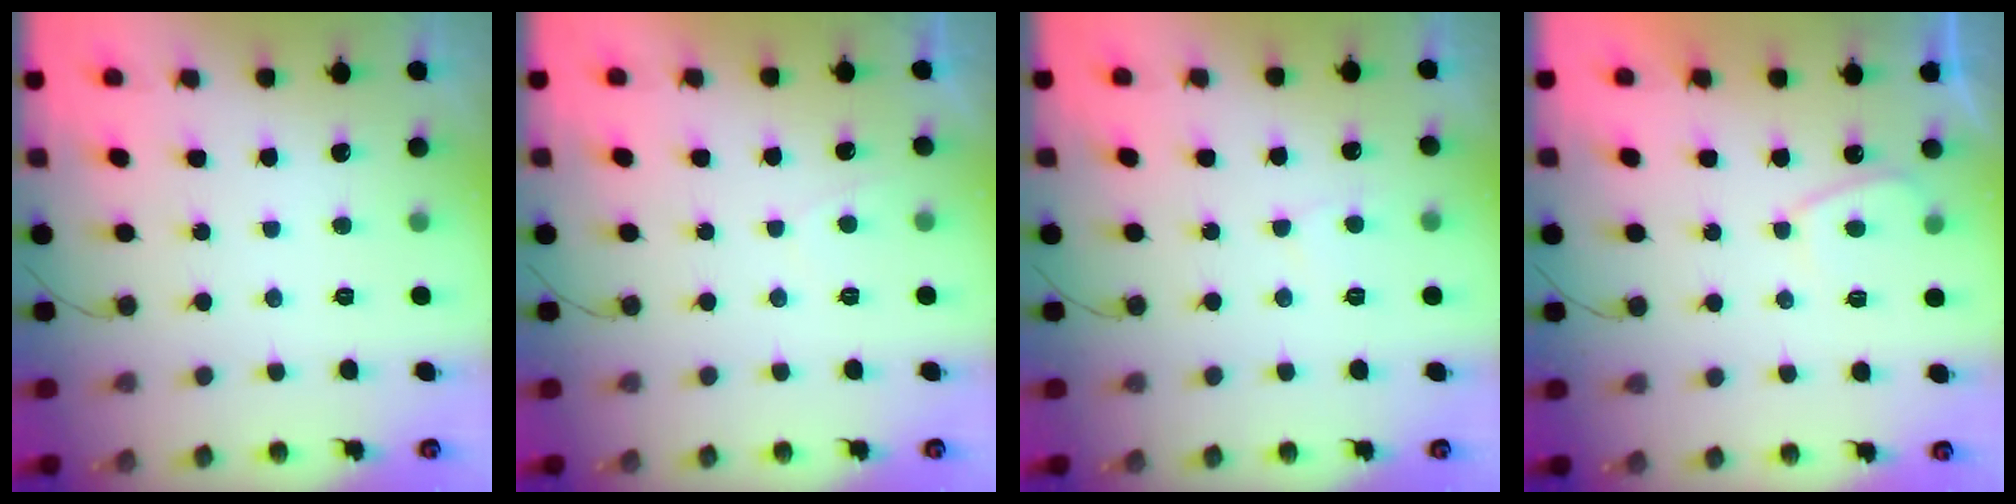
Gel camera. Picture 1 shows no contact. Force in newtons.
{"total": 1.9, "press": 1.8, "slide": 0.6}
{"total": 3.4, "press": 3.4, "slide": 0.4}
{"total": 2.5, "press": 2.4, "slide": 0.7}